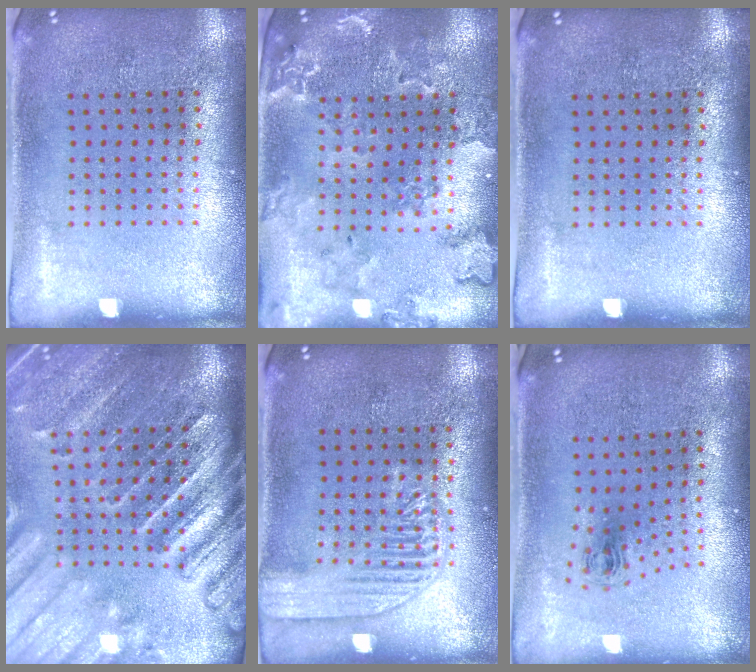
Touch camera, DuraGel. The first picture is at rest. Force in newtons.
{"total": 1.4, "press": 1.4, "slide": 0.3}
{"total": 0.0}
{"total": 4.2, "press": 3.6, "slide": 2.3}
{"total": 3.0, "press": 3.0, "slide": 0.3}
{"total": 0.8, "press": 0.4, "slide": 0.7}